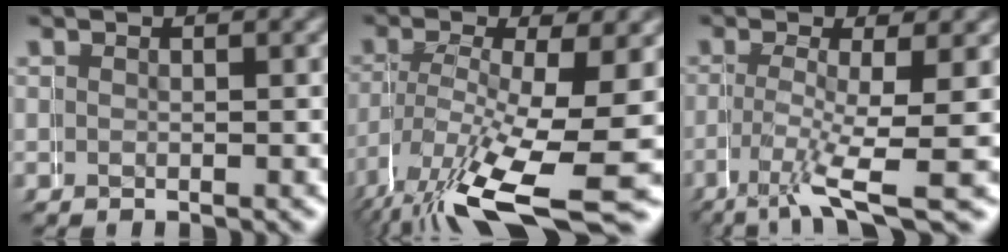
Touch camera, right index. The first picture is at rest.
{"total": 10.1, "force": [-5.1, 3.6, 7.9], "torque": [-0.148, -0.045, -0.060]}
{"total": 6.3, "force": [-3.7, 1.3, 4.9], "torque": [-0.089, -0.028, -0.049]}